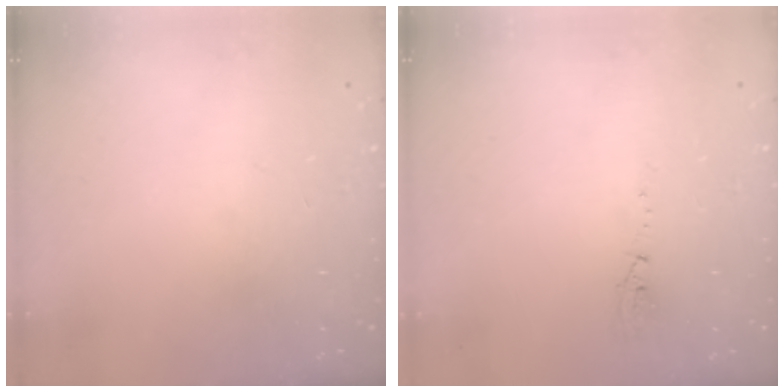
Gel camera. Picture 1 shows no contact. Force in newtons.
{"total": 5.0, "press": 3.7, "slide": 3.3}